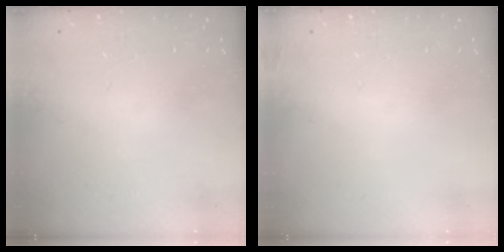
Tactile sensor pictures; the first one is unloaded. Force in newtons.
{"total": 3.0, "press": 2.9, "slide": 1.0}